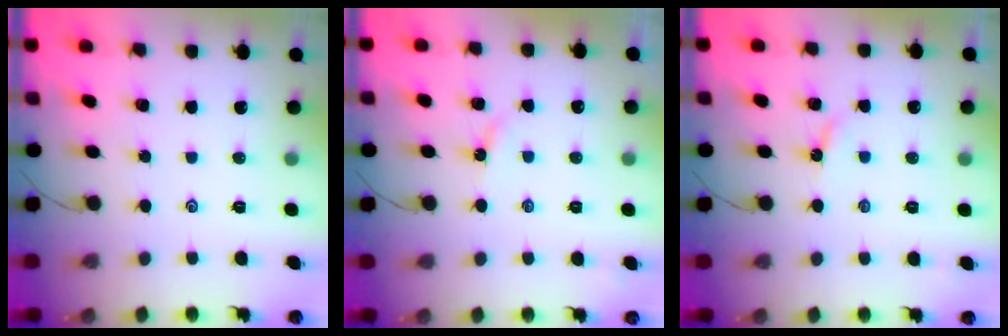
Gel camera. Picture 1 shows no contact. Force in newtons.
{"total": 3.0, "press": 2.9, "slide": 0.5}
{"total": 2.9, "press": 2.9, "slide": 0.3}